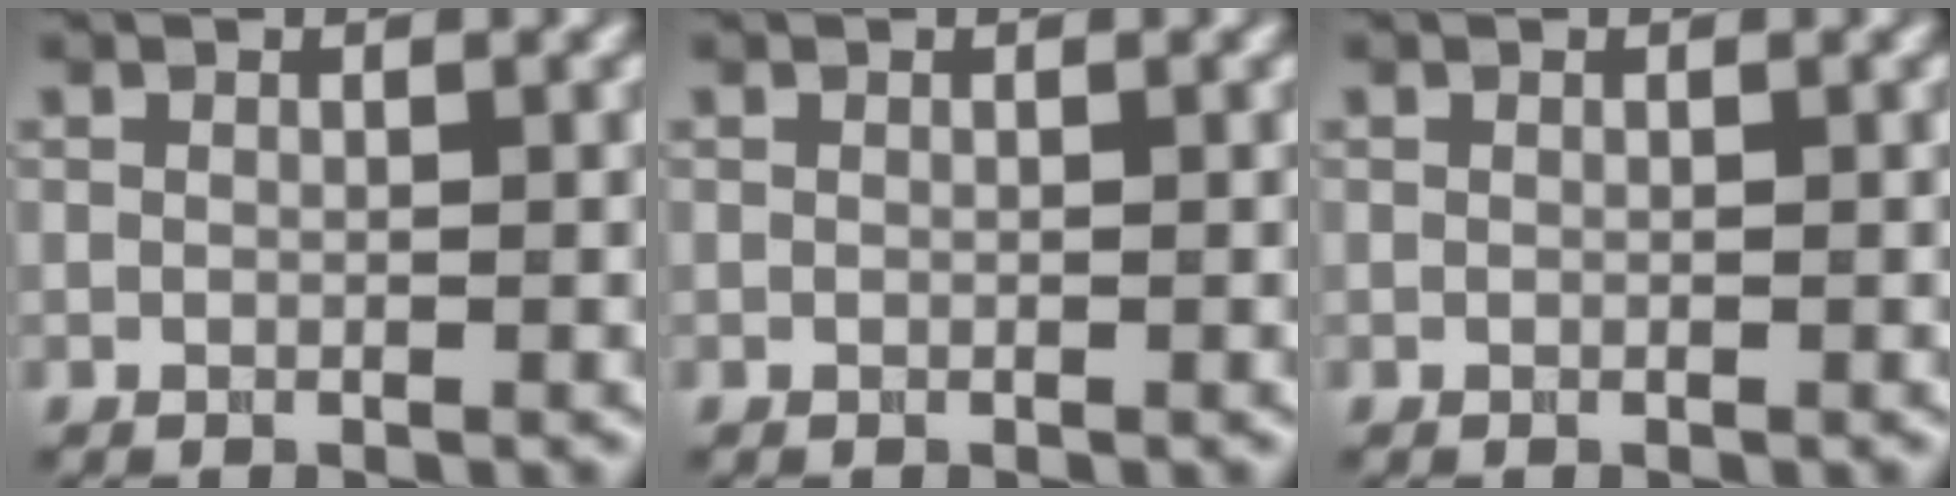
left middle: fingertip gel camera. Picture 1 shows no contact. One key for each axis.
{"total": 0.0}
{"total": 0.0}